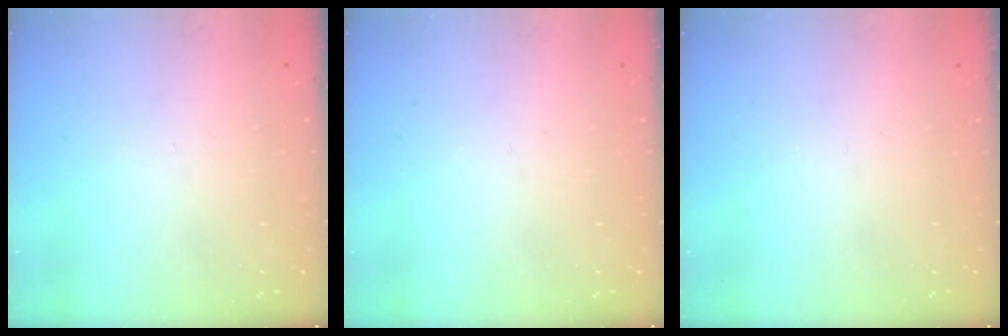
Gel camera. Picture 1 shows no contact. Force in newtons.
{"total": 0.0}
{"total": 0.0}